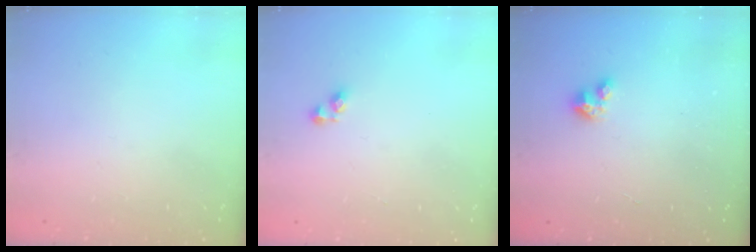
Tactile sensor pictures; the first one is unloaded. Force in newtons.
{"total": 3.8, "press": 3.8, "slide": 0.7}
{"total": 2.9, "press": 2.9, "slide": 0.2}